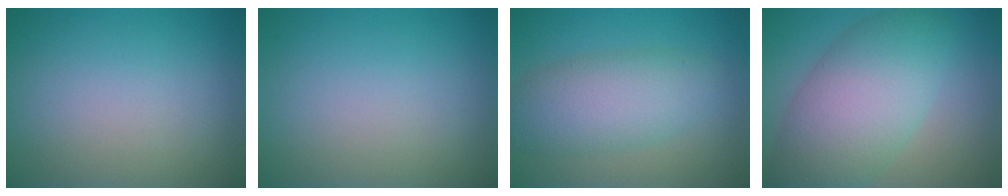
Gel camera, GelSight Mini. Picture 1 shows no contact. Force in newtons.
{"total": 0.0}
{"total": 5.3, "press": 5.3, "slide": 0.2}
{"total": 8.7, "press": 8.7, "slide": 0.3}